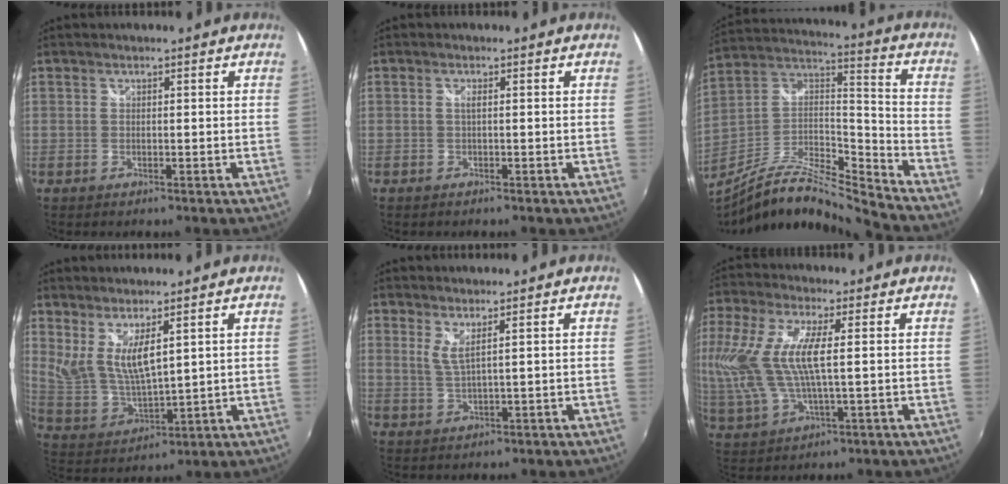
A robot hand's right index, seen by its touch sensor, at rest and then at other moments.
{"total": 0.7, "force": [-0.3, 0.0, 0.6], "torque": [-0.011, 0.003, -0.007]}
{"total": 16.7, "force": [-14.9, 1.0, 7.6], "torque": [-0.141, -0.005, -0.279]}
{"total": 8.6, "force": [4.6, 2.6, 6.7], "torque": [-0.128, -0.020, 0.103]}
{"total": 2.3, "force": [1.3, -0.1, 1.9], "torque": [-0.038, -0.008, 0.021]}
{"total": 16.4, "force": [2.4, 5.6, 15.2], "torque": [-0.311, -0.001, 0.054]}